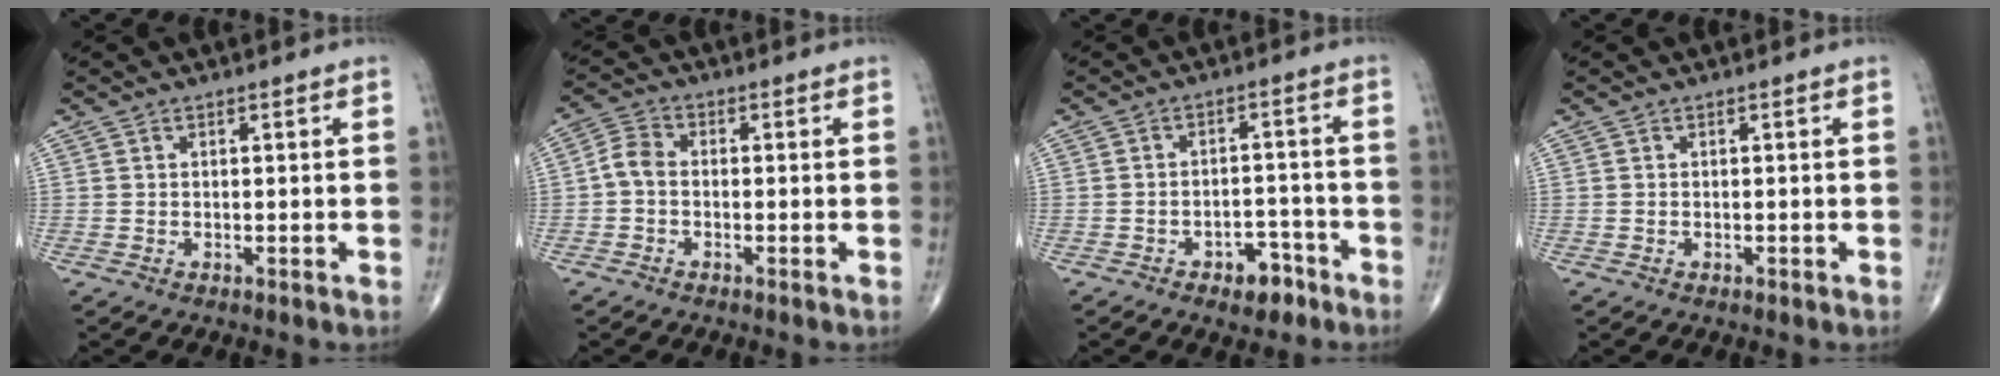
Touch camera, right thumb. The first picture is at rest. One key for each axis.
{"total": 3.6, "fx": -0.8, "fy": 2.4, "fz": 2.6, "tx": -0.049, "ty": 0.013, "tz": -0.027}
{"total": 5.7, "fx": -3.5, "fy": 3.3, "fz": 3.0, "tx": -0.022, "ty": 0.033, "tz": -0.048}
{"total": 0.0}